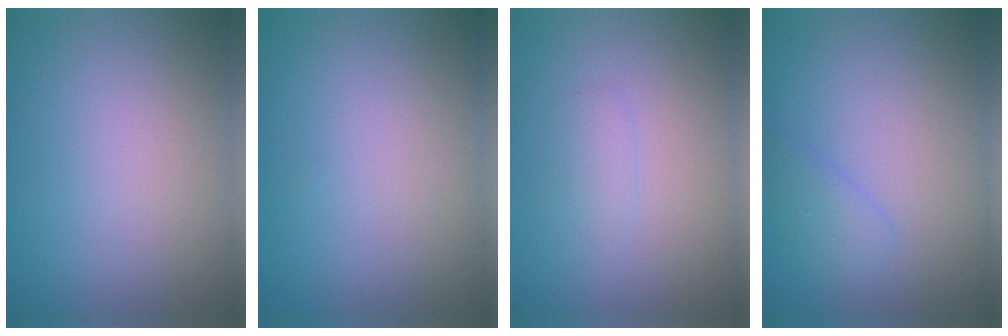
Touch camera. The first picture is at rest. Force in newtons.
{"total": 0.0}
{"total": 1.0, "press": 1.0, "slide": 0.1}
{"total": 1.4, "press": 1.4, "slide": 0.2}